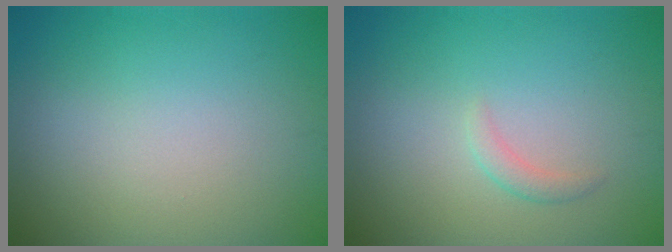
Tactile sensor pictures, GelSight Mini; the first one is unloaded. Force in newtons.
{"total": 1.0, "press": 1.0, "slide": 0.0}